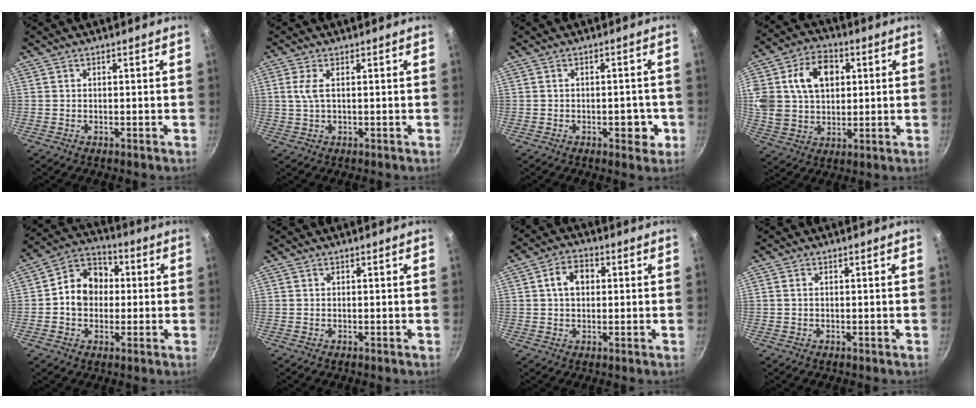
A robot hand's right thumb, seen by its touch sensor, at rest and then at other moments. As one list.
[{"total": 3.2, "force": [0.5, 1.1, 2.9], "torque": [-0.068, 0.003, 0.011]}, {"total": 4.5, "force": [-1.5, 2.5, 3.5], "torque": [-0.025, 0.011, -0.017]}, {"total": 18.8, "force": [4.7, 13.9, 11.7], "torque": [-0.222, 0.020, 0.083]}, {"total": 11.1, "force": [0.1, 9.1, 6.3], "torque": [-0.065, 0.026, -0.019]}, {"total": 0.0}, {"total": 6.0, "force": [1.0, 4.3, 4.0], "torque": [-0.048, 0.013, 0.010]}, {"total": 0.7, "force": [0.1, 0.5, 0.6], "torque": [-0.011, 0.002, 0.000]}]